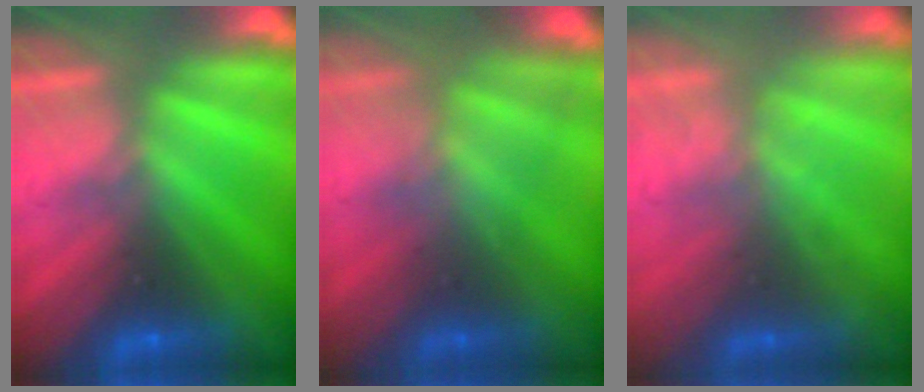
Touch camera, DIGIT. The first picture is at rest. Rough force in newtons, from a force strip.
{"total": 3.4}
{"total": 1.7}